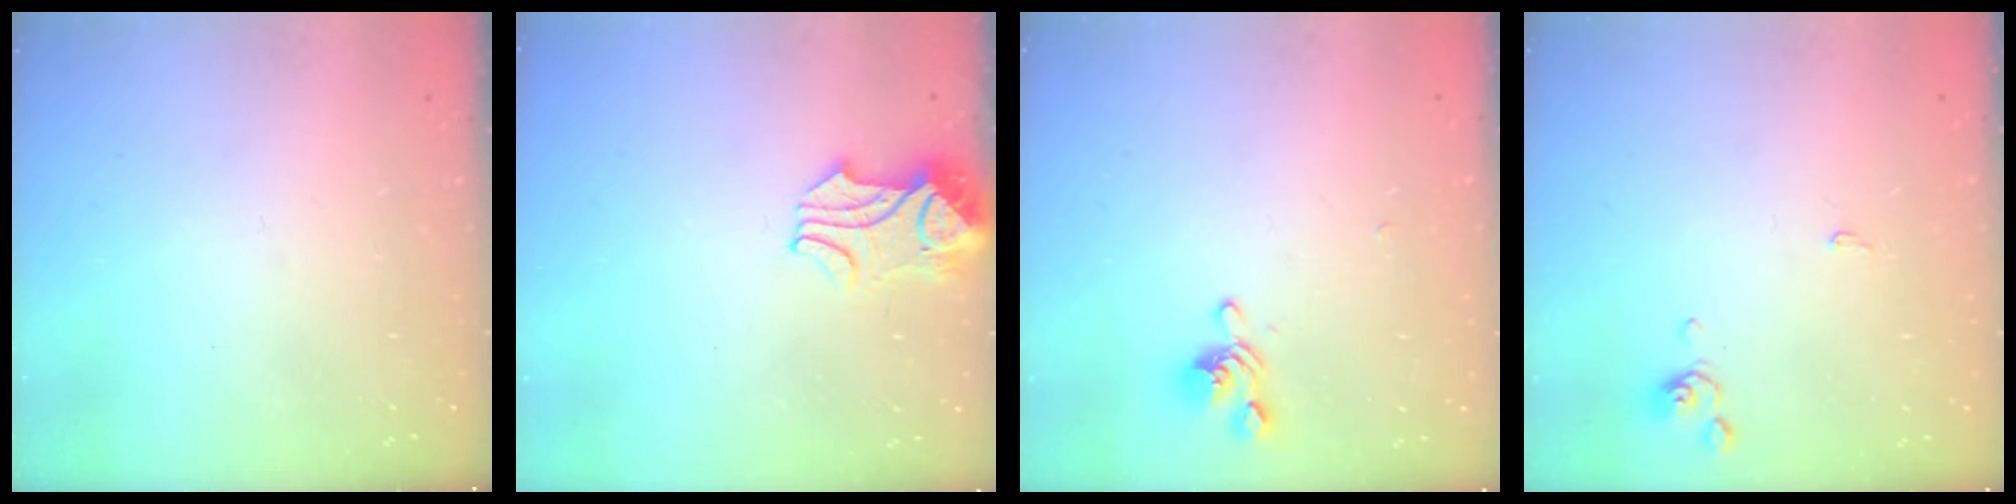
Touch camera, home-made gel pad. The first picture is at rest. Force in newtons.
{"total": 2.3, "press": 2.2, "slide": 0.5}
{"total": 1.3, "press": 0.9, "slide": 1.0}
{"total": 0.7, "press": 0.6, "slide": 0.3}